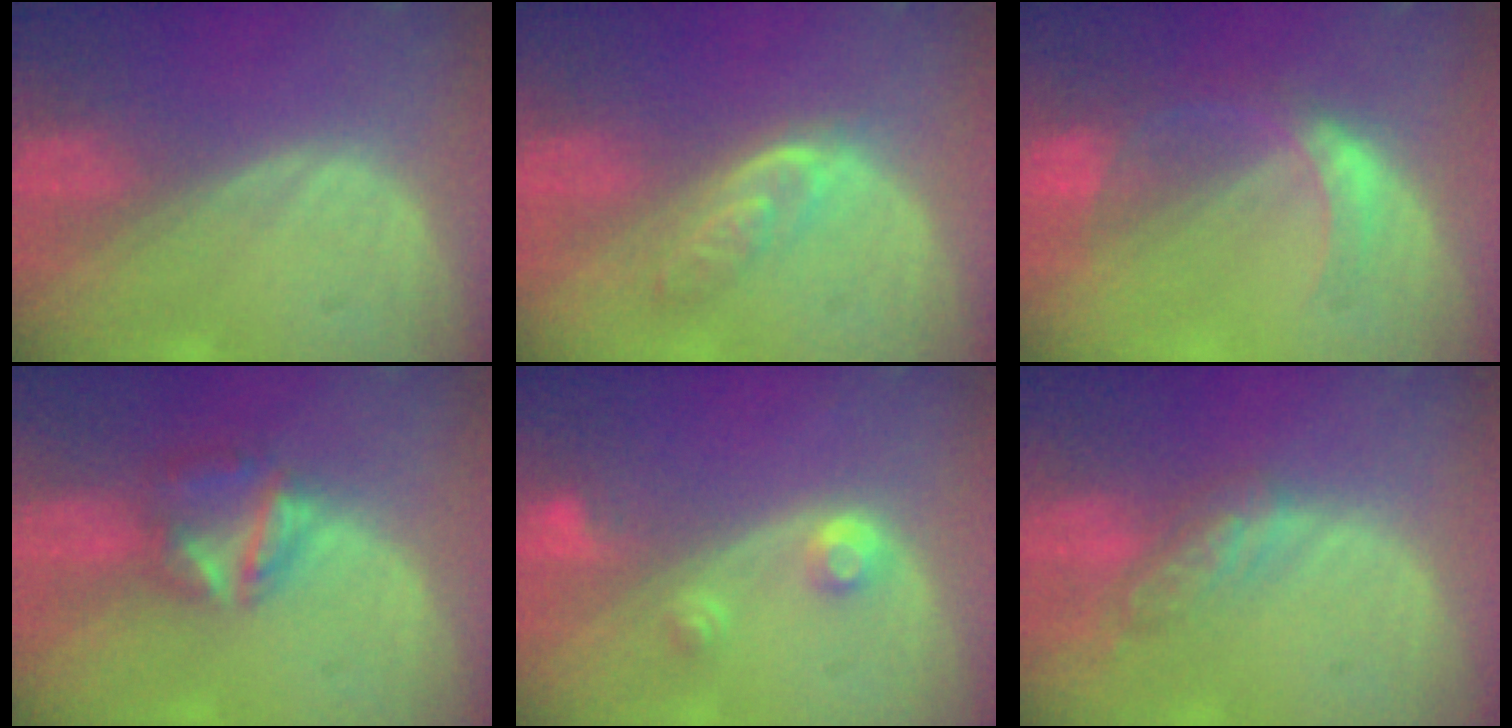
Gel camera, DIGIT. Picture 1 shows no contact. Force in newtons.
{"total": 4.7, "press": 4.4, "slide": 1.9}
{"total": 5.2, "press": 4.8, "slide": 2.1}
{"total": 6.1, "press": 5.6, "slide": 2.5}
{"total": 2.9, "press": 2.7, "slide": 1.0}
{"total": 5.5, "press": 5.0, "slide": 2.4}